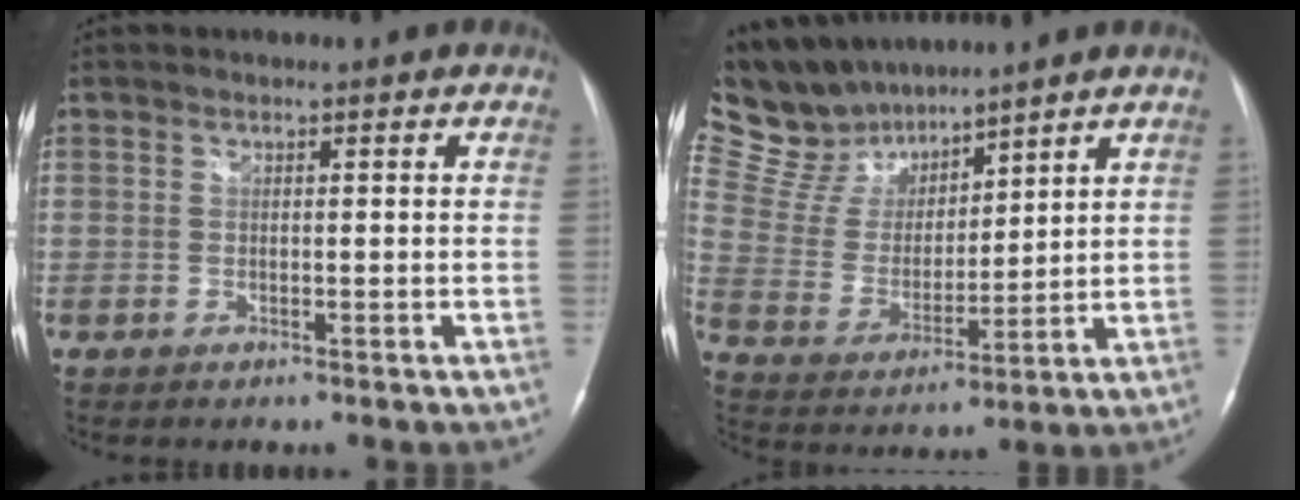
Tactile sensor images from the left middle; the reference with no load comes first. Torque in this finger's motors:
{"motor_torque": [0.21, -0.80, -0.15, -0.09]}